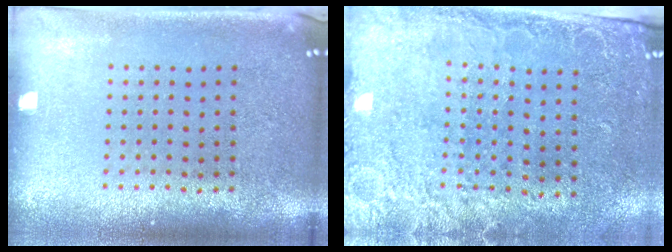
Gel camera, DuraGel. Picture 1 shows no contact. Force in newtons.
{"total": 2.7, "press": 2.2, "slide": 1.5}